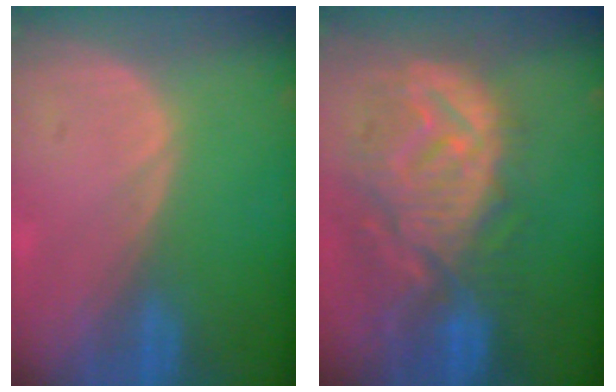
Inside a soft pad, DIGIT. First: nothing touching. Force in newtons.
{"total": 12.3, "press": 11.0, "slide": 5.3}